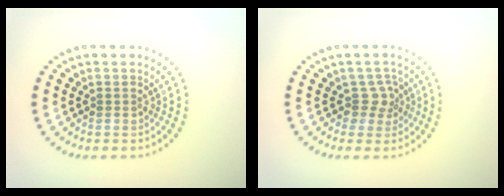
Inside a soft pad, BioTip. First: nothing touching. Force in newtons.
{"total": 2.0, "press": 1.4, "slide": 1.4}